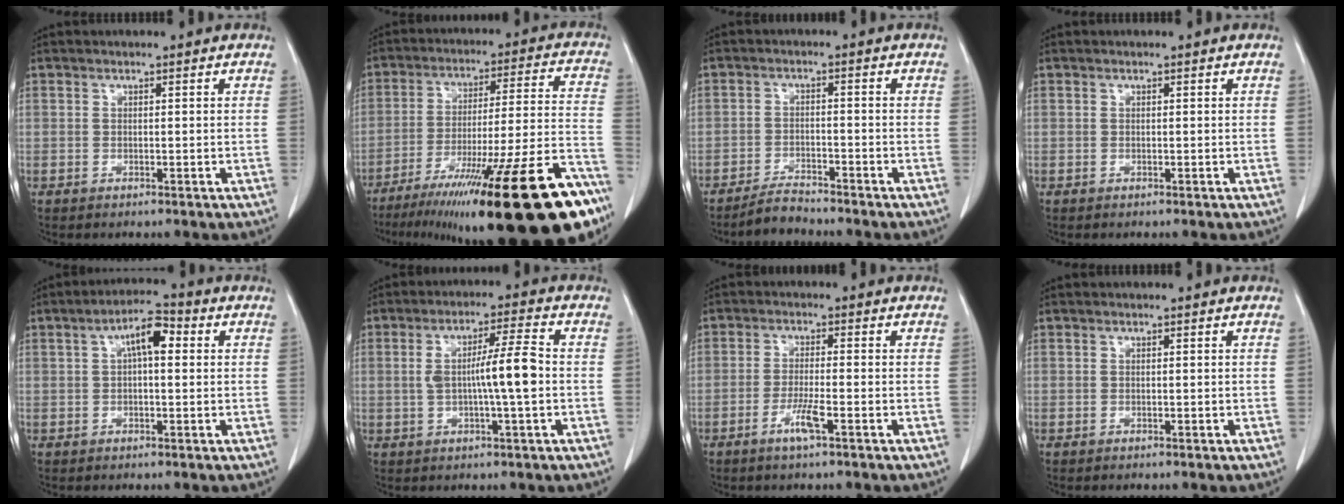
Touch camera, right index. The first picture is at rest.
{"total": 30.8, "force": [-20.7, 2.4, 22.7], "torque": [-0.266, -0.019, -0.317]}
{"total": 3.5, "force": [-3.4, 0.4, 0.7], "torque": [-0.015, -0.011, -0.062]}
{"total": 0.0}
{"total": 5.8, "force": [1.3, 1.9, 5.3], "torque": [-0.093, 0.024, 0.020]}
{"total": 8.1, "force": [-0.4, 0.2, 8.1], "torque": [-0.143, 0.009, -0.009]}
{"total": 6.0, "force": [-3.1, 0.1, 5.2], "torque": [-0.104, -0.010, -0.060]}
{"total": 0.0}